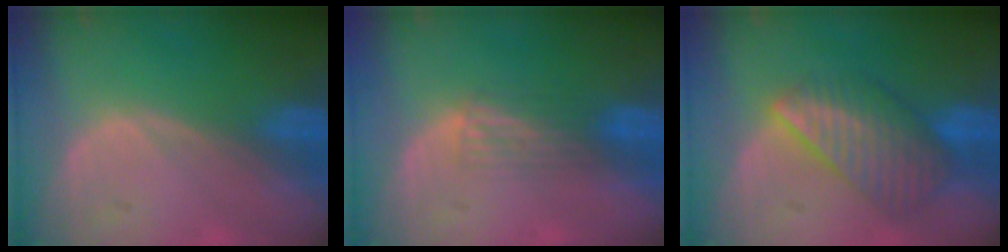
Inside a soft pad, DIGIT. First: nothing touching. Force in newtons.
{"total": 2.9, "press": 2.6, "slide": 1.2}
{"total": 8.4, "press": 7.4, "slide": 3.9}